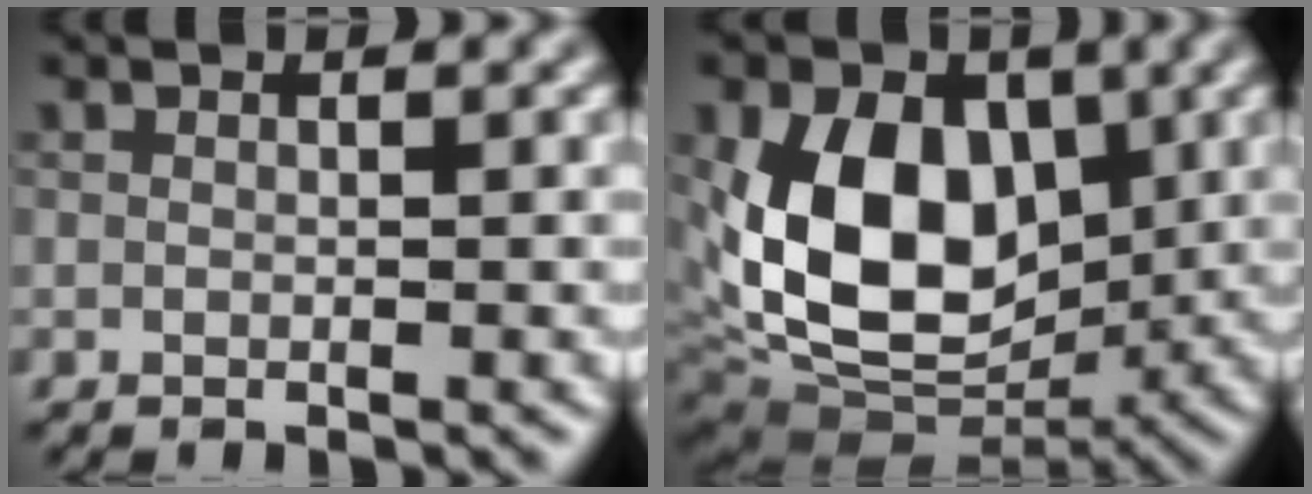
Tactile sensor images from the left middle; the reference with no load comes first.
{"total": 11.8, "force": [1.1, 8.0, 8.7], "torque": [-0.155, -0.008, 0.011]}